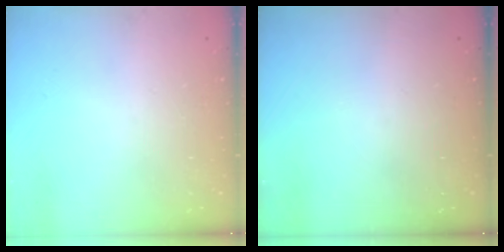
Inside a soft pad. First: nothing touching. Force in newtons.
{"total": 0.0}